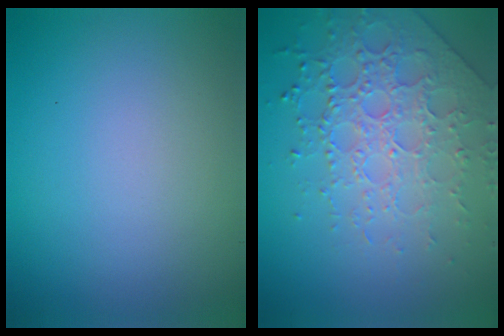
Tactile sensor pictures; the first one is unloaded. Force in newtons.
{"total": 4.3, "press": 4.3, "slide": 0.9}